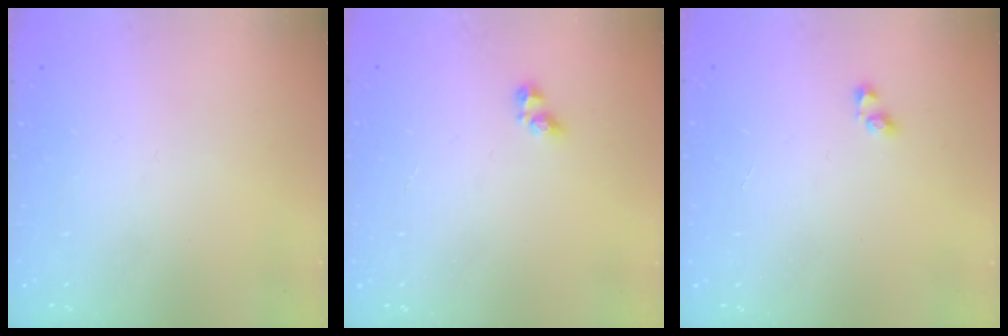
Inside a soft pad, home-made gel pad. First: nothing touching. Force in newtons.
{"total": 3.0, "press": 2.9, "slide": 0.9}
{"total": 2.9, "press": 2.9, "slide": 0.2}